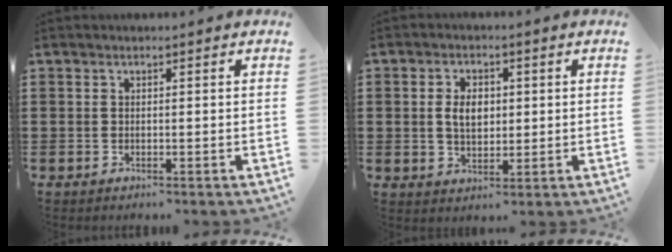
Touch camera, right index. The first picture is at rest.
{"total": 4.4, "force": [0.4, 2.9, 3.3], "torque": [-0.062, 0.009, 0.004]}